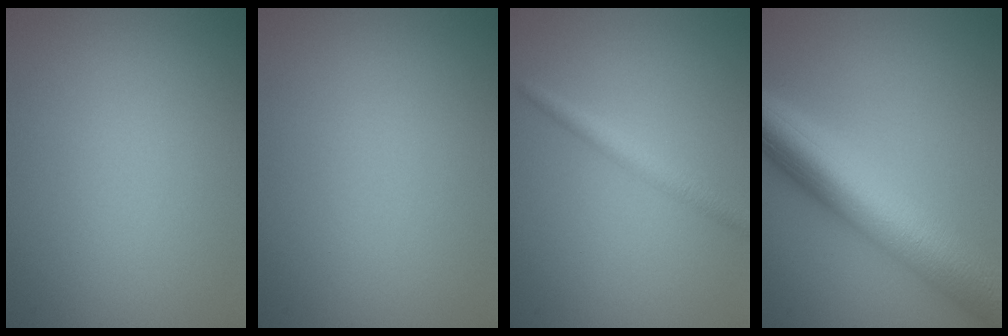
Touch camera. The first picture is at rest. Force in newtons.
{"total": 0.0}
{"total": 1.9, "press": 1.9, "slide": 0.0}
{"total": 10.3, "press": 10.3, "slide": 0.3}